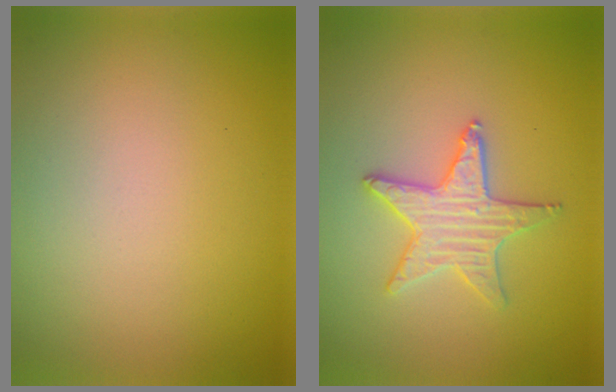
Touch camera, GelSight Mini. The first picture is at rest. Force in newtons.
{"total": 3.2, "press": 3.1, "slide": 0.3}